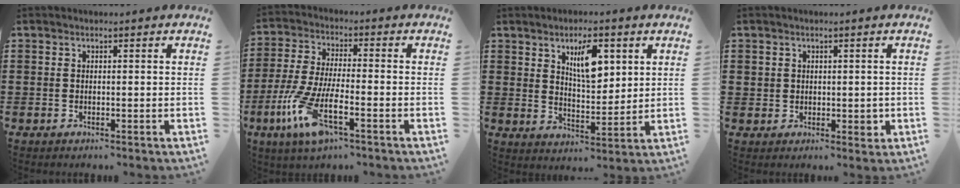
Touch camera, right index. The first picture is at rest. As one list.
[{"total": 9.5, "force": [-5.1, 2.2, 7.7], "torque": [-0.195, -0.021, -0.104]}, {"total": 7.1, "force": [3.1, 3.1, 5.5], "torque": [-0.086, -0.002, 0.046]}, {"total": 2.1, "force": [0.6, 1.8, 0.9], "torque": [-0.022, 0.009, 0.010]}]